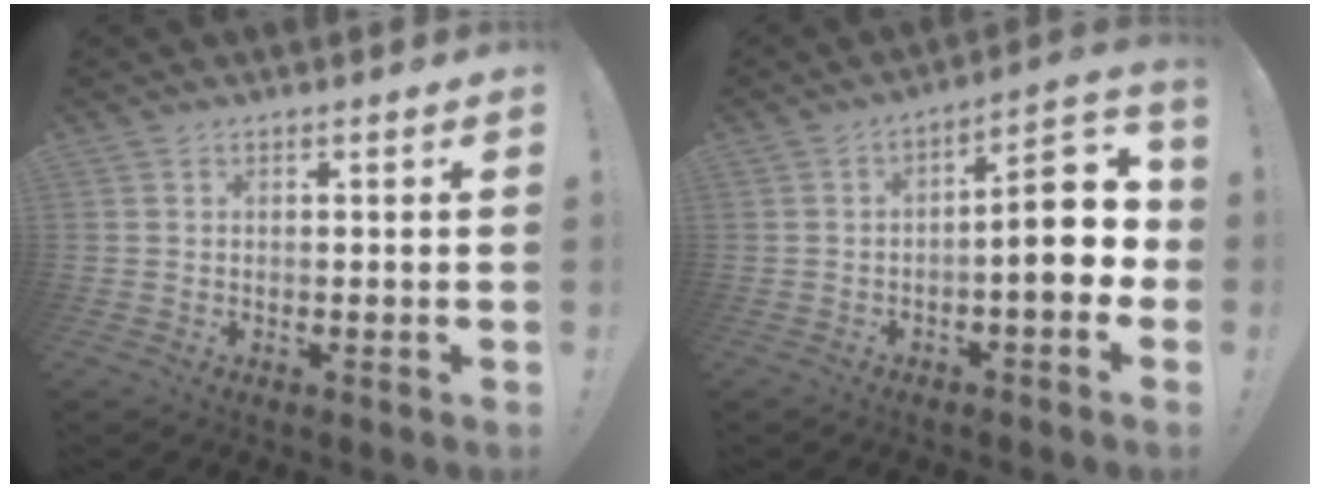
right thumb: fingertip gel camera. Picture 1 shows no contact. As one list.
[{"total": 14.4, "force": [-1.4, 5.3, 13.3], "torque": [-0.169, 0.010, -0.022]}]